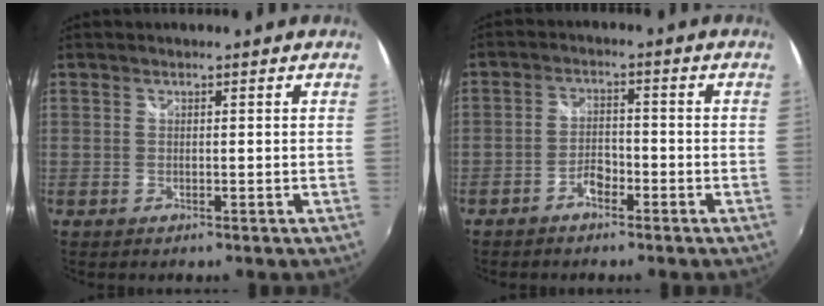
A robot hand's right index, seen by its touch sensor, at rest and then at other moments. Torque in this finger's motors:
{"motor_torque": [-0.30, -0.01, 0.01, 0.00]}